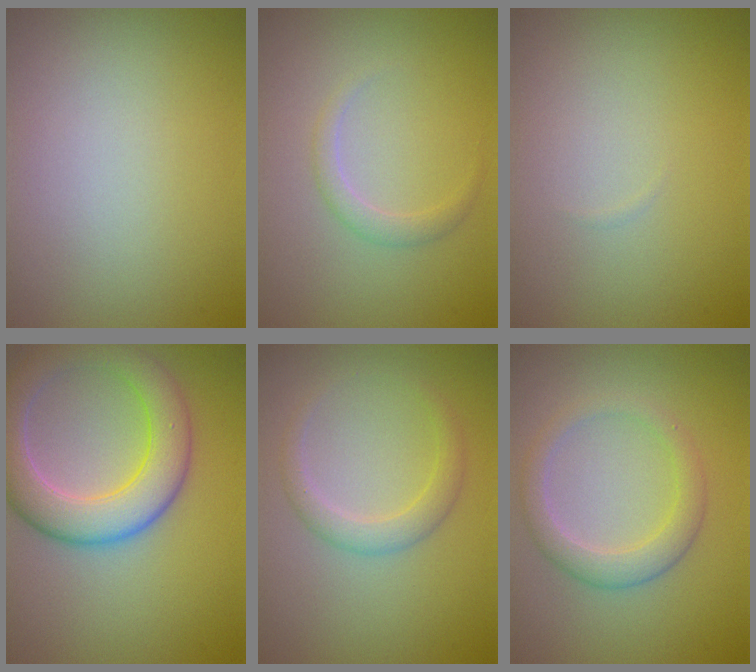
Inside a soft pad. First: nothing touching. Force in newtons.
{"total": 1.4, "press": 1.4, "slide": 0.1}
{"total": 0.0}
{"total": 6.6, "press": 6.6, "slide": 0.4}
{"total": 2.2, "press": 2.2, "slide": 0.0}
{"total": 2.8, "press": 2.8, "slide": 0.2}